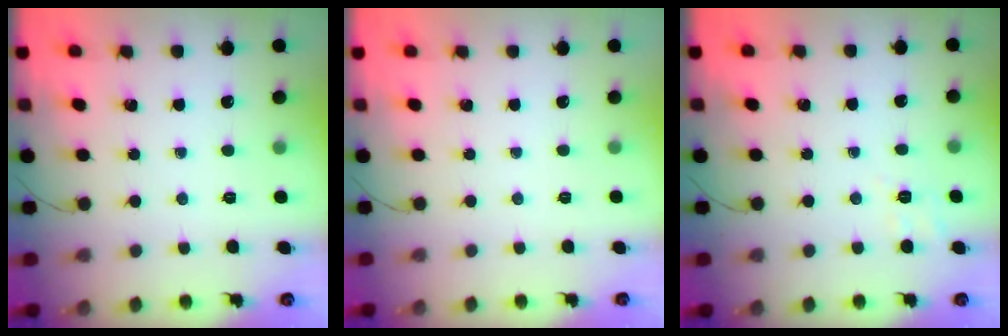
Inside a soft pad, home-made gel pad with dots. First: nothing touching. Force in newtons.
{"total": 2.5, "press": 2.4, "slide": 0.5}
{"total": 3.5, "press": 3.0, "slide": 2.0}